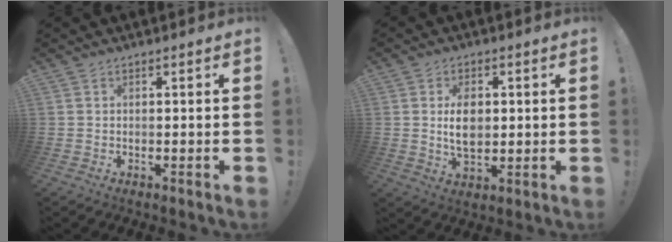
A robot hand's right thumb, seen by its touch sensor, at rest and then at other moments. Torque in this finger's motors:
{"motor_torque": [-0.07, 0.43, 0.37, -0.23, 0.09]}